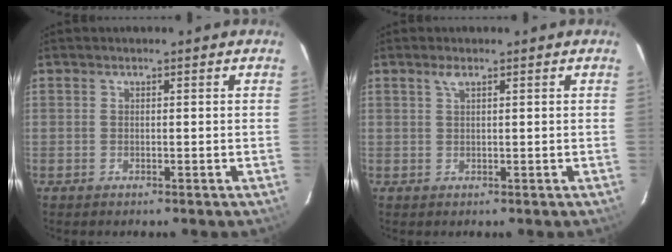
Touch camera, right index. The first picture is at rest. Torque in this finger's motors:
{"motor_torque": [0.14, -0.01, 0.03, 0.03]}